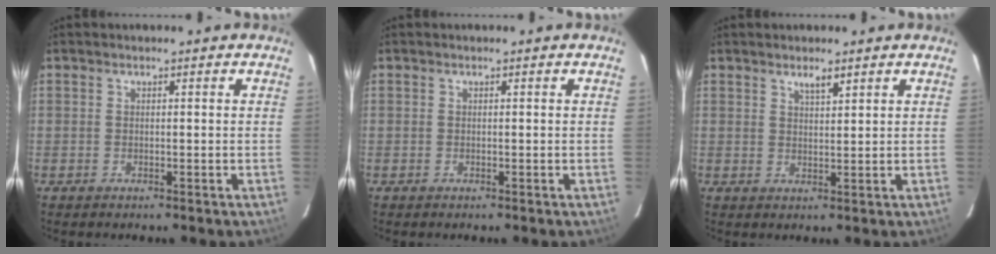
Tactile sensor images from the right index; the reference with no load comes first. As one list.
[{"total": 0.0}, {"total": 2.3, "force": [1.7, 0.5, 1.4], "torque": [-0.023, 0.002, 0.031]}]